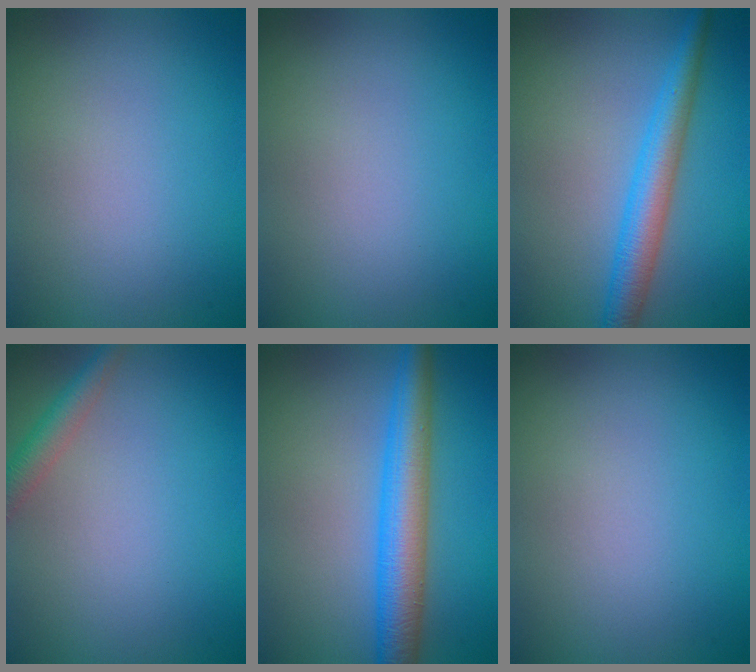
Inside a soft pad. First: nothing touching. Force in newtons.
{"total": 0.0}
{"total": 4.3, "press": 4.3, "slide": 0.1}
{"total": 2.4, "press": 2.4, "slide": 0.1}
{"total": 5.9, "press": 5.9, "slide": 0.2}
{"total": 0.0}